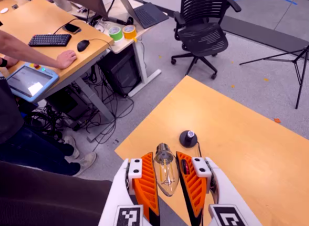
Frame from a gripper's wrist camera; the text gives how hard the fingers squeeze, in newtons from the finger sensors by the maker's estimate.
{"total": 11.1, "left": 10.8, "right": 11.5}